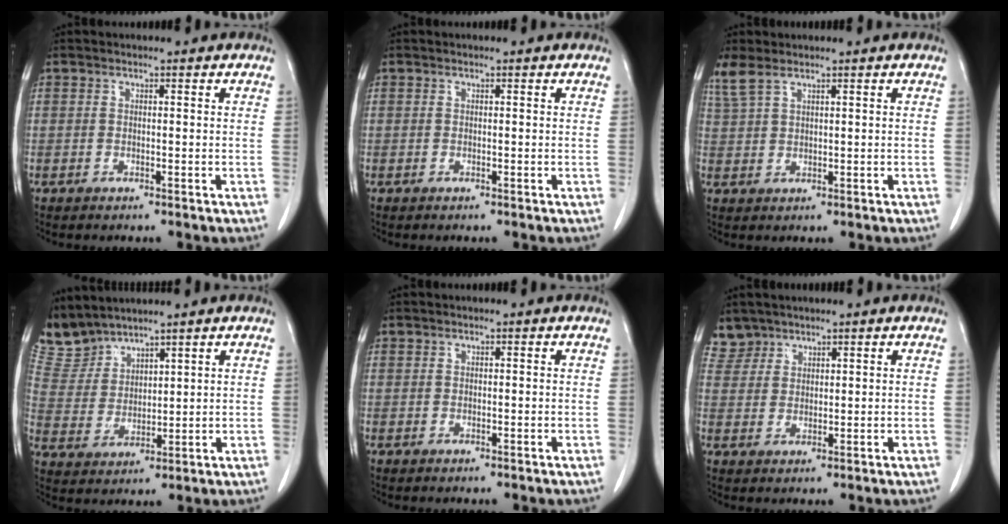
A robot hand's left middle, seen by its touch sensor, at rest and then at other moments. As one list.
[{"total": 0.0}, {"total": 3.2, "force": [2.7, 0.8, 1.7], "torque": [-0.051, 0.015, 0.067]}, {"total": 5.9, "force": [5.9, 0.8, -0.2], "torque": [-0.014, 0.011, 0.138]}, {"total": 0.0}, {"total": 3.4, "force": [3.0, 1.5, -0.6], "torque": [0.018, 0.007, 0.061]}]